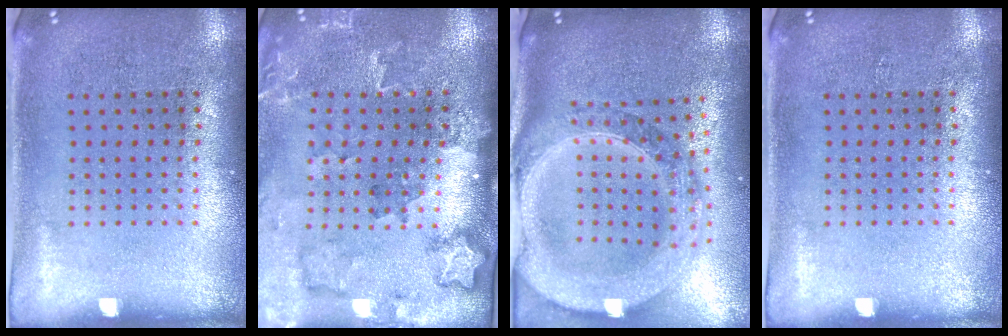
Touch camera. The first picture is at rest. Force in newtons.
{"total": 1.8, "press": 1.7, "slide": 0.4}
{"total": 3.4, "press": 2.8, "slide": 2.0}
{"total": 0.0}